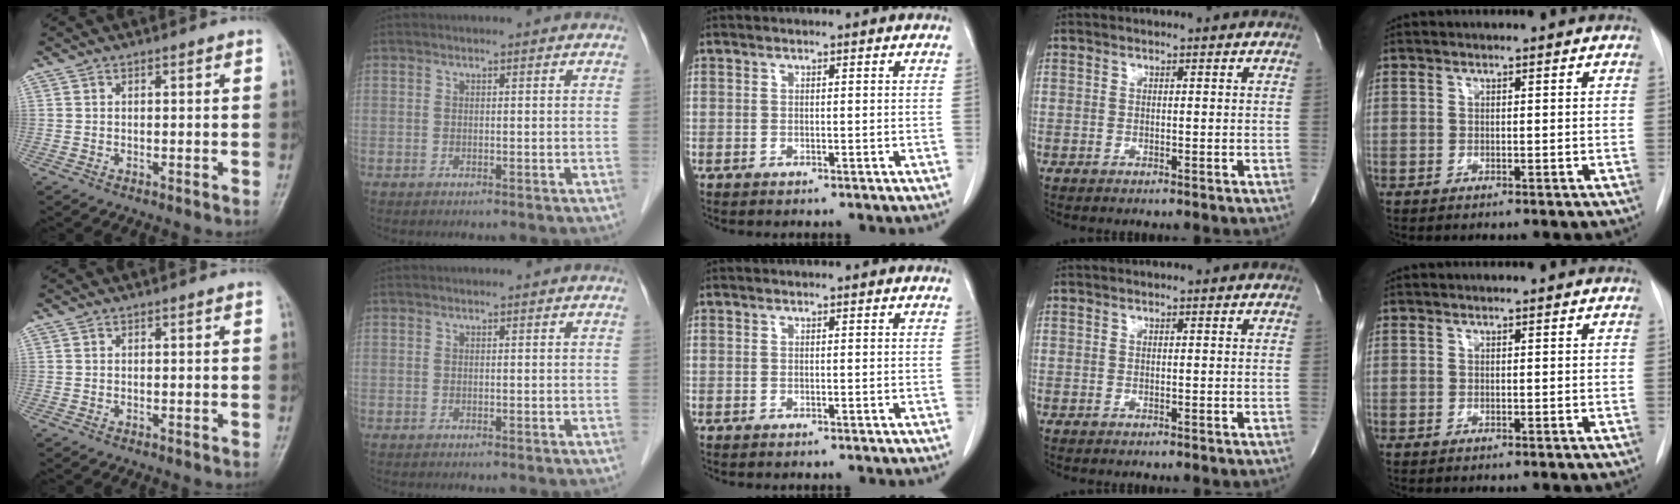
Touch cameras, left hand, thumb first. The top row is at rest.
{}